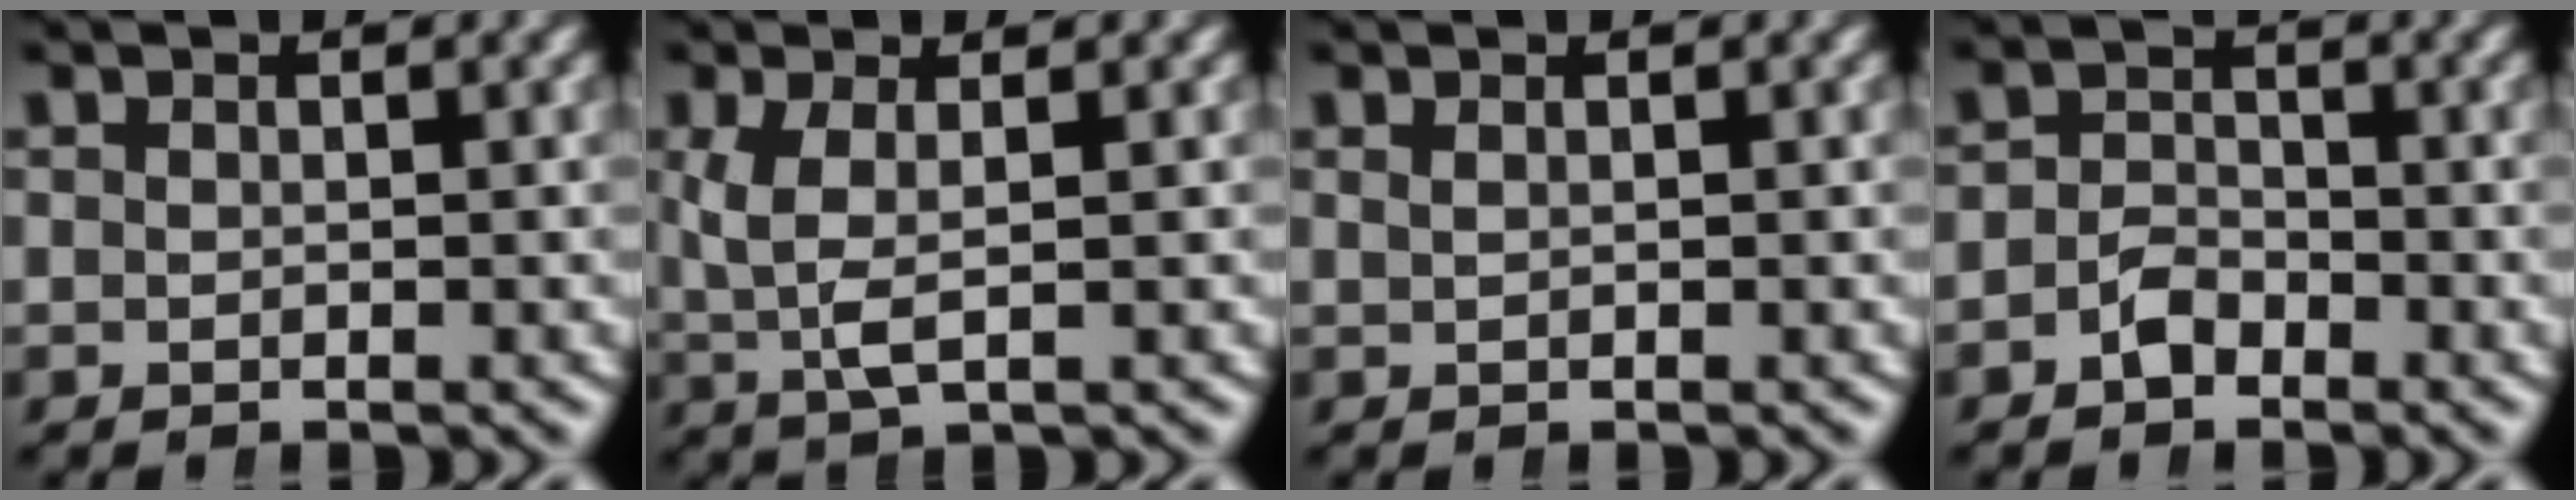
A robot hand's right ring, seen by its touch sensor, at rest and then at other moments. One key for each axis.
{"total": 2.7, "fx": 0.3, "fy": 0.9, "fz": 2.6, "tx": -0.070, "ty": -0.017, "tz": 0.018}
{"total": 0.7, "fx": 0.1, "fy": -0.7, "fz": 0.1, "tx": -0.003, "ty": -0.007, "tz": 0.008}
{"total": 2.1, "fx": -1.5, "fy": 1.4, "fz": 0.5, "tx": -0.014, "ty": -0.010, "tz": -0.026}